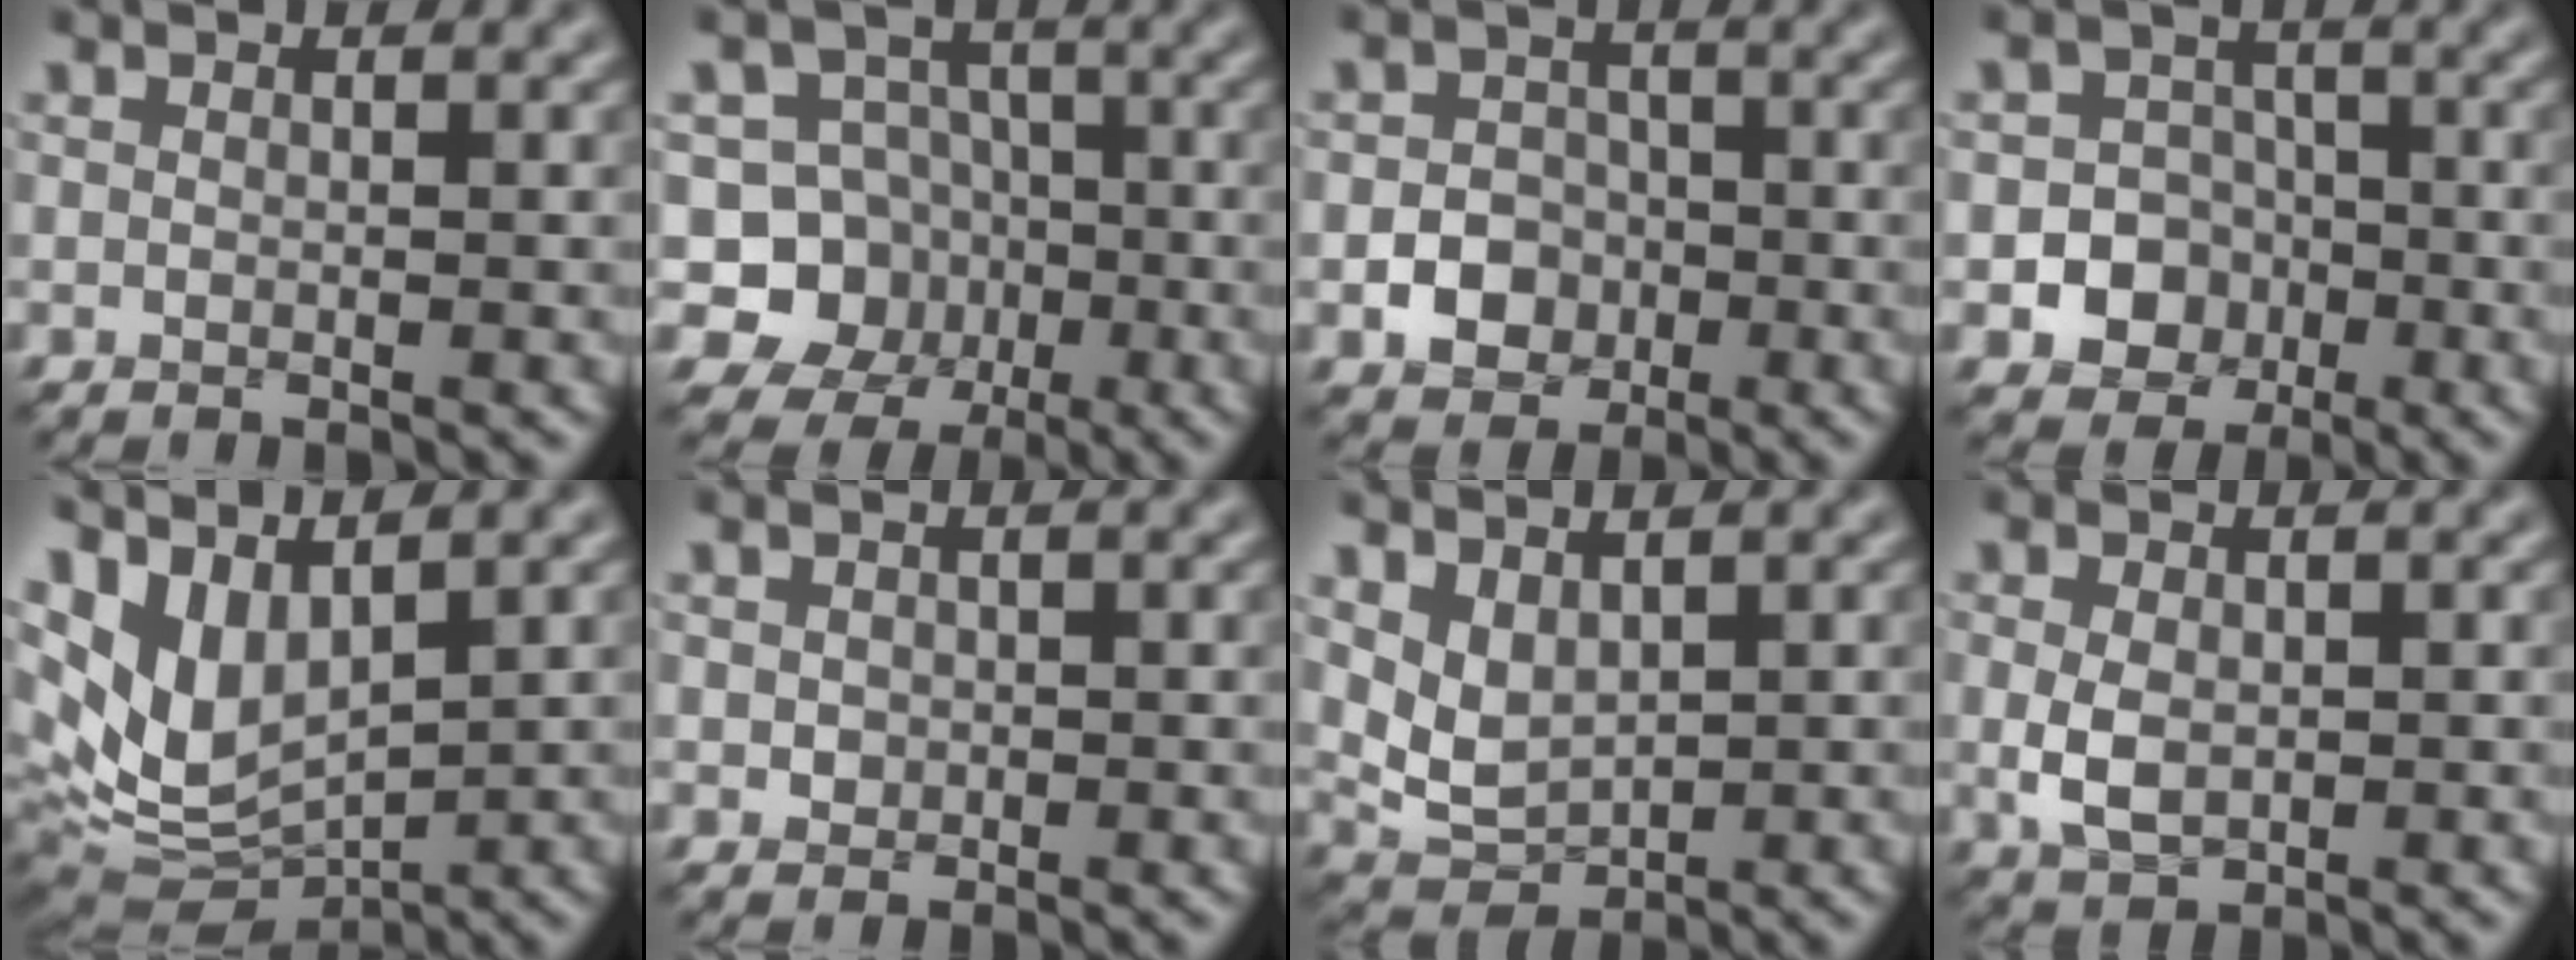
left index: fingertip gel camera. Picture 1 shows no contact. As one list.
[{"total": 6.6, "force": [-1.6, 6.2, 1.8], "torque": [-0.011, 0.006, -0.057]}, {"total": 4.1, "force": [-1.6, 3.4, 1.5], "torque": [-0.002, 0.003, -0.044]}, {"total": 7.3, "force": [-2.6, 6.5, 2.0], "torque": [-0.011, -0.005, -0.066]}, {"total": 7.1, "force": [2.9, 3.8, 5.3], "torque": [-0.123, -0.012, 0.069]}, {"total": 0.9, "force": [0.0, 0.8, 0.3], "torque": [-0.007, -0.003, 0.000]}, {"total": 2.8, "force": [1.2, 1.7, 1.8], "torque": [-0.045, -0.008, 0.029]}, {"total": 3.1, "force": [-0.3, 2.1, 2.2], "torque": [-0.052, -0.003, -0.004]}]